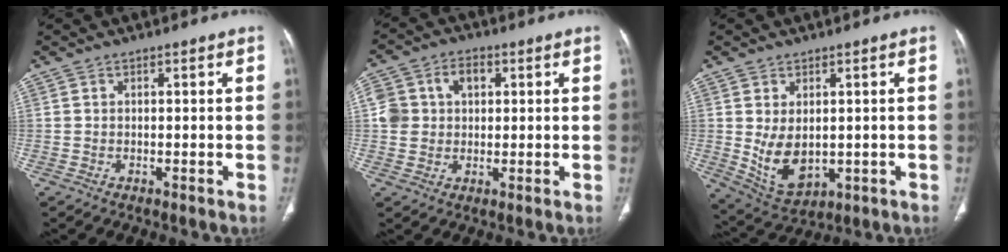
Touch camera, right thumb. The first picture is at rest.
{"total": 8.4, "force": [1.9, 6.7, 4.8], "torque": [-0.070, 0.014, 0.035]}
{"total": 8.5, "force": [-0.1, 5.3, 6.7], "torque": [-0.105, -0.012, 0.023]}